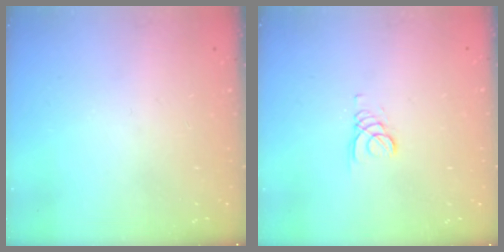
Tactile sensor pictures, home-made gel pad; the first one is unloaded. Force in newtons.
{"total": 1.2, "press": 1.2, "slide": 0.1}